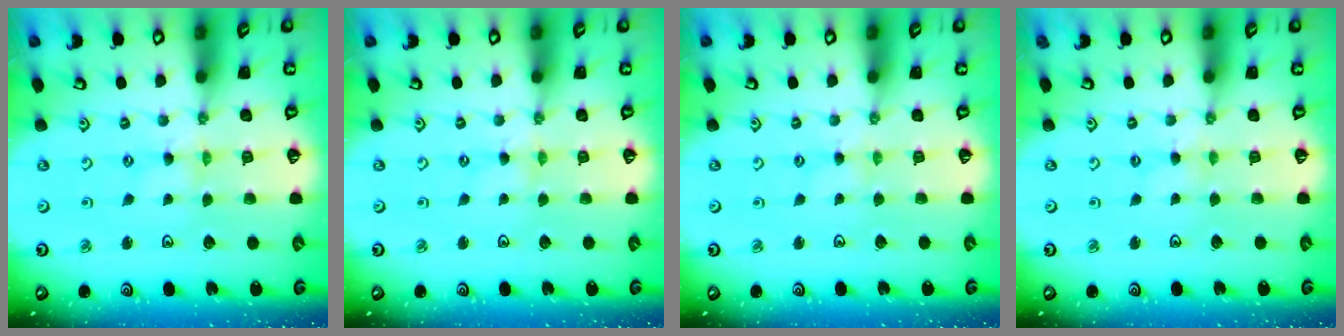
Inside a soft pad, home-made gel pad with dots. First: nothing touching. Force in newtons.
{"total": 0.8, "press": 0.8, "slide": 0.2}
{"total": 2.0, "press": 2.0, "slide": 0.3}
{"total": 1.8, "press": 1.8, "slide": 0.3}